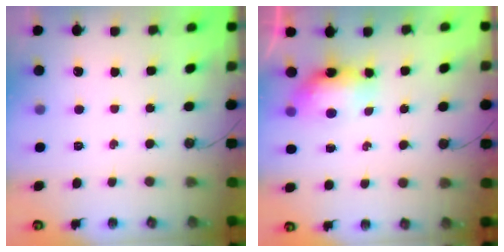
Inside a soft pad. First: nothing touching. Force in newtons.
{"total": 7.8, "press": 7.7, "slide": 1.1}